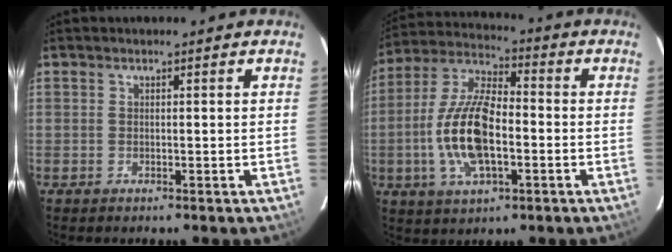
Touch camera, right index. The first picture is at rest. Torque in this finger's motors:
{"motor_torque": [2.05, -0.09, 1.05, 0.21]}